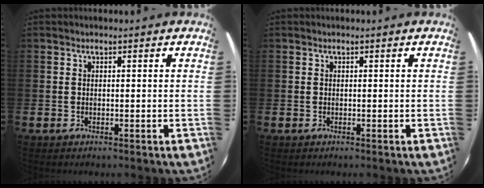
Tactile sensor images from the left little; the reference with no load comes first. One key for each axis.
{"total": 0.0}